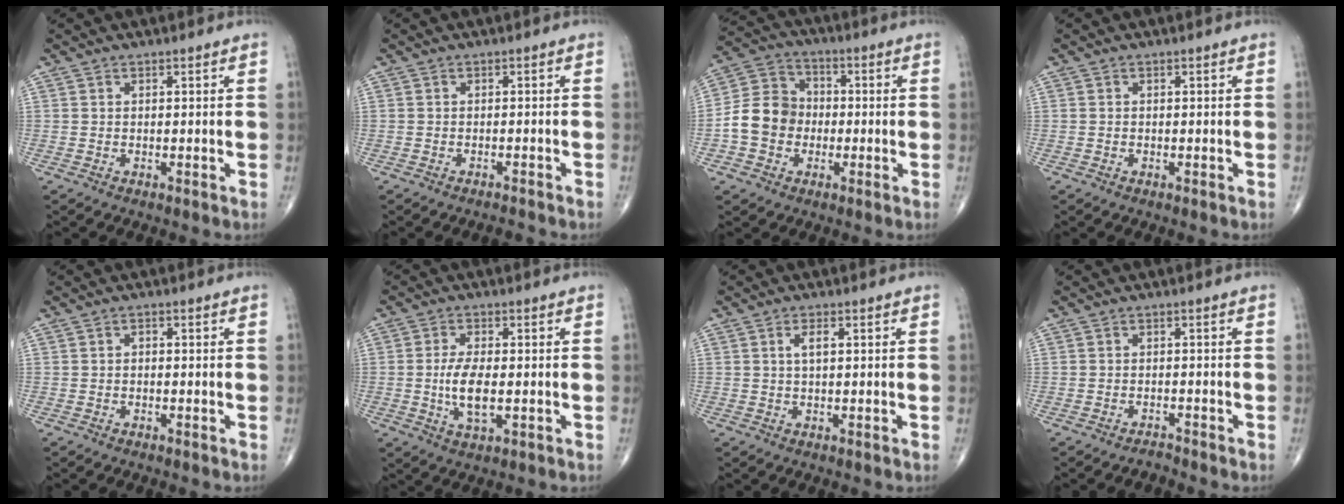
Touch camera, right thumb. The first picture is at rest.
{"total": 1.3, "force": [-1.3, 0.0, 0.1], "torque": [-0.014, 0.006, -0.019]}
{"total": 10.5, "force": [-1.9, 9.0, 5.0], "torque": [-0.077, 0.036, -0.045]}
{"total": 0.0}
{"total": 0.8, "force": [-0.2, 0.6, 0.6], "torque": [-0.004, 0.003, -0.009]}
{"total": 7.0, "force": [-0.8, 3.0, 6.2], "torque": [-0.126, -0.006, -0.014]}
{"total": 2.3, "force": [0.5, 0.9, 2.1], "torque": [-0.040, 0.002, 0.008]}
{"total": 1.3, "force": [-1.2, 0.1, -0.2], "torque": [0.000, 0.004, -0.022]}